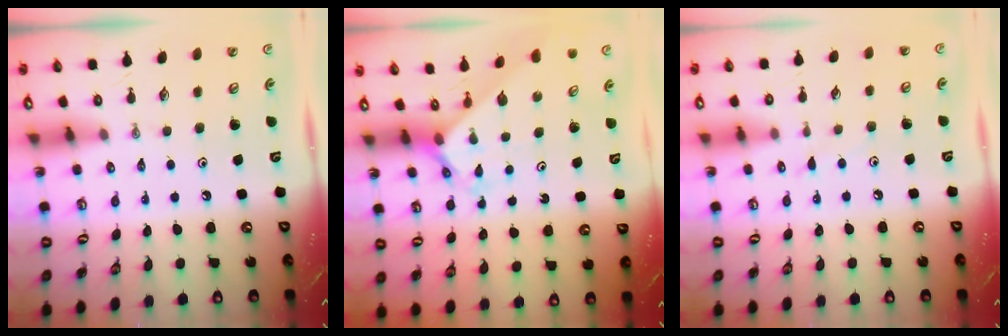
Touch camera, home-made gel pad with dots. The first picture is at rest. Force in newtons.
{"total": 2.1, "press": 2.1, "slide": 0.2}
{"total": 3.0, "press": 3.0, "slide": 0.4}